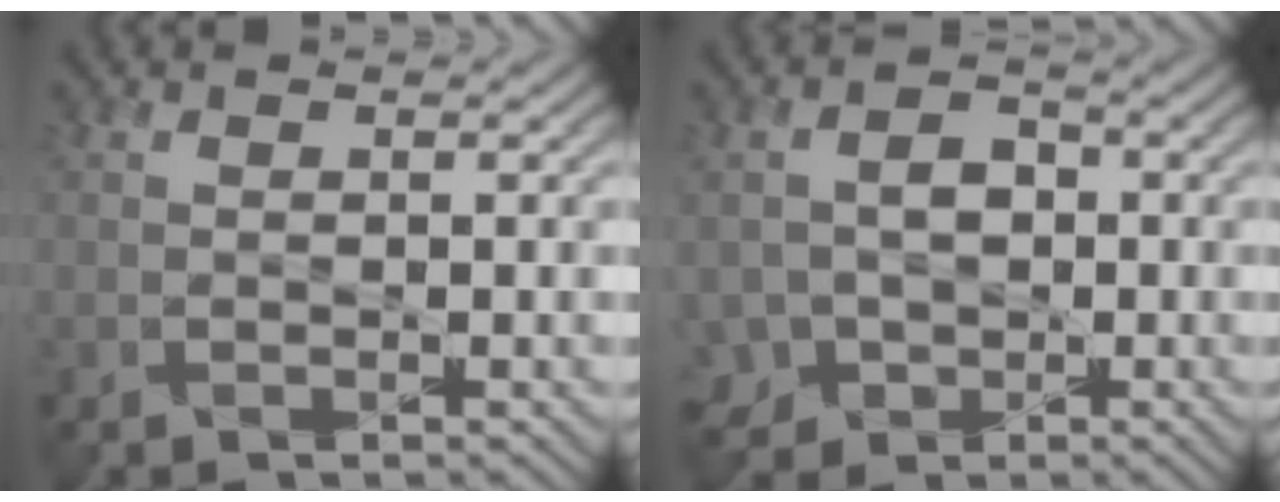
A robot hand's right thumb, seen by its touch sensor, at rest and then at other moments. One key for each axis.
{"total": 5.0, "fx": -1.4, "fy": 4.2, "fz": 2.2, "tx": -0.044, "ty": -0.002, "tz": -0.024}